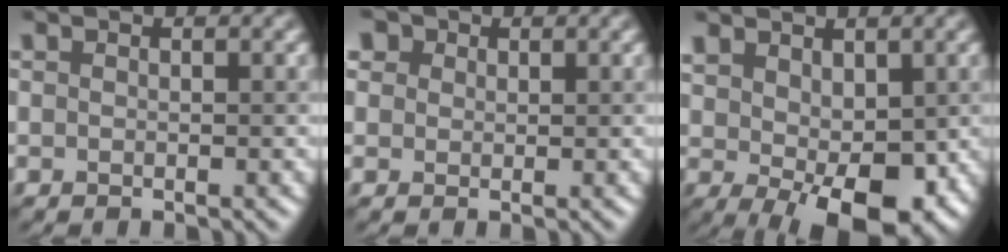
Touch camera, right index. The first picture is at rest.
{"total": 2.6, "force": [1.8, 1.8, 0.7], "torque": [-0.017, 0.017, 0.019]}
{"total": 8.5, "force": [-0.6, 4.7, 7.0], "torque": [-0.139, -0.008, 0.010]}